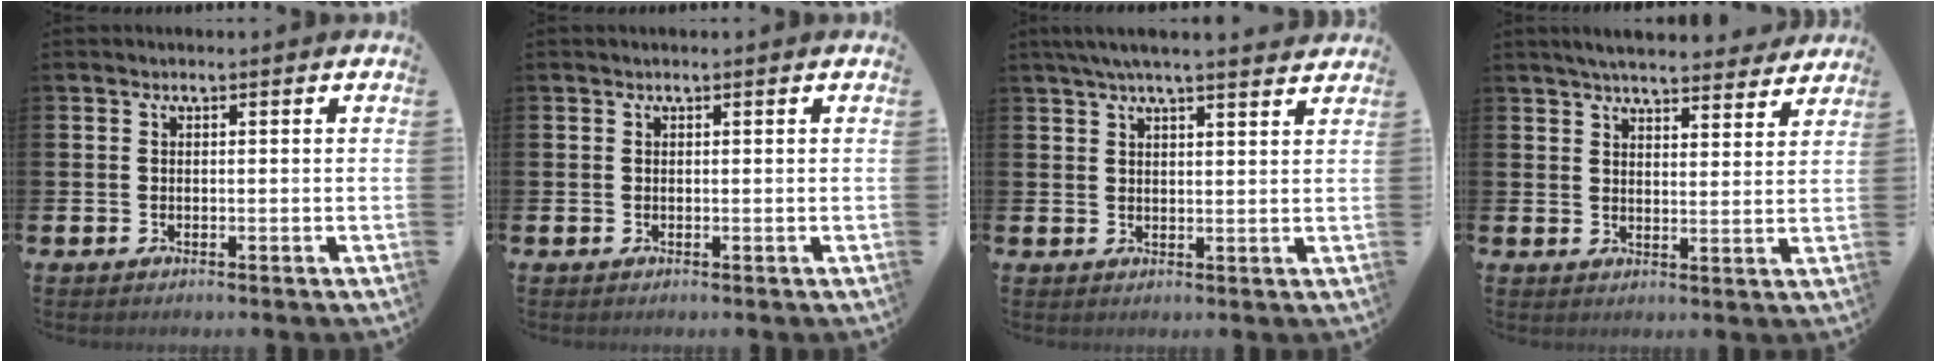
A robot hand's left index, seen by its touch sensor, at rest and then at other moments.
{"total": 0.0}
{"total": 5.0, "force": [4.5, 0.1, 2.1], "torque": [-0.051, -0.009, 0.083]}
{"total": 5.6, "force": [5.4, 0.8, 1.3], "torque": [-0.033, -0.031, 0.095]}